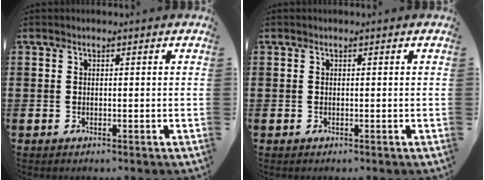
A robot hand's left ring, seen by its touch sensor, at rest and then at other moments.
{"total": 0.0}